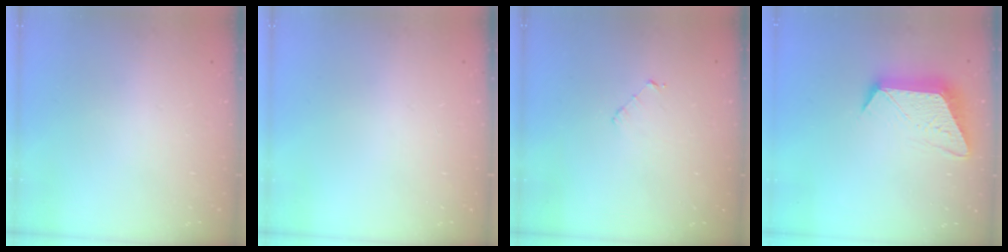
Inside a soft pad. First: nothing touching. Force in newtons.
{"total": 0.0}
{"total": 3.5, "press": 3.5, "slide": 0.2}
{"total": 12.7, "press": 12.7, "slide": 1.0}